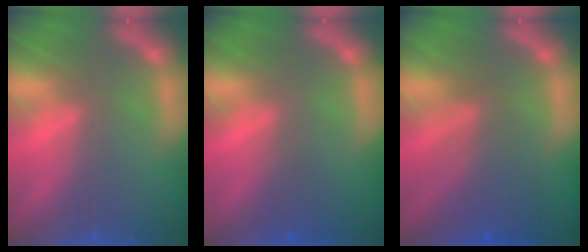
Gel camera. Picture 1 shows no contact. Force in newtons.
{"total": 1.5}
{"total": 5.1}